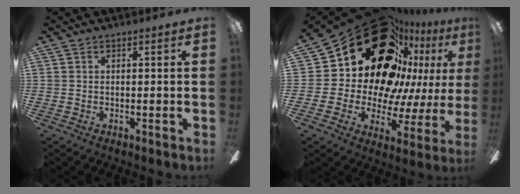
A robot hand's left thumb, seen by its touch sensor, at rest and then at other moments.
{"total": 29.4, "force": [16.2, 18.0, 16.7], "torque": [-0.250, -0.126, 0.322]}